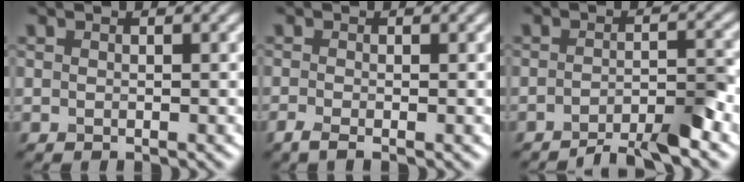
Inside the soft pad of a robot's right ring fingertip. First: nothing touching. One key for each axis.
{"total": 1.5, "fx": -0.9, "fy": 0.3, "fz": 1.1, "tx": -0.024, "ty": -0.011, "tz": -0.024}
{"total": 4.6, "fx": -3.4, "fy": 0.8, "fz": 2.9, "tx": -0.035, "ty": 0.009, "tz": -0.058}